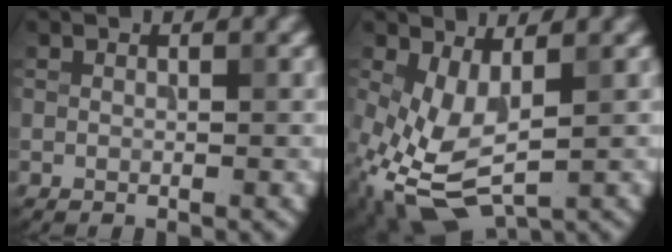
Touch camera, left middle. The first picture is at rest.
{"total": 5.5, "force": [-1.5, 2.5, 4.7], "torque": [-0.122, -0.008, -0.019]}